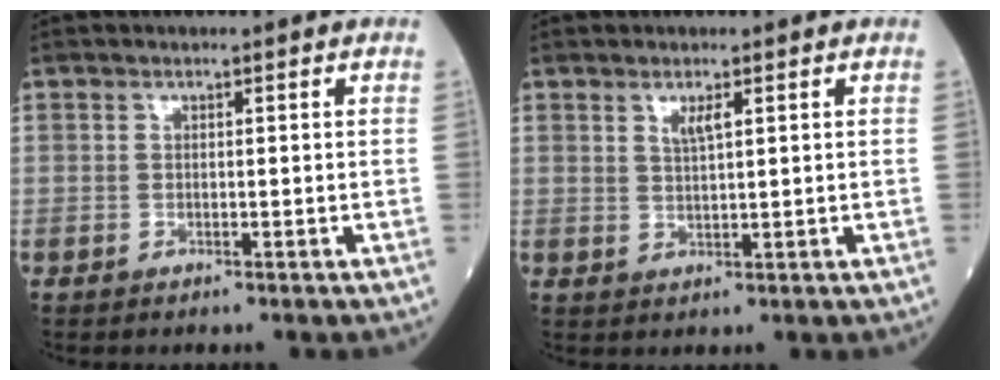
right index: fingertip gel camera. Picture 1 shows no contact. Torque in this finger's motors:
{"motor_torque": [-0.08, -0.03, 0.02, 0.04]}